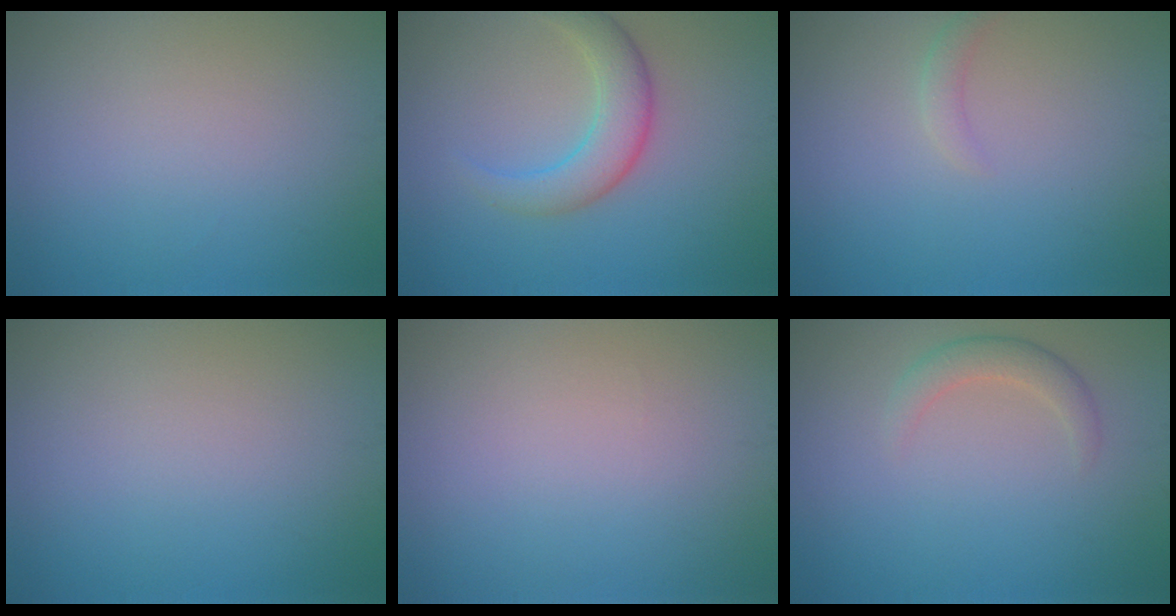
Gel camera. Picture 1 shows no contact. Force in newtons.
{"total": 3.9, "press": 3.9, "slide": 0.1}
{"total": 1.0, "press": 1.0, "slide": 0.1}
{"total": 0.0}
{"total": 0.0}
{"total": 1.9, "press": 1.9, "slide": 0.2}